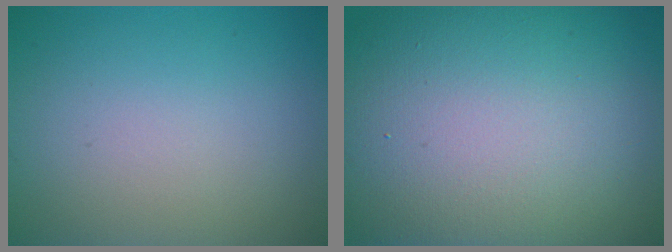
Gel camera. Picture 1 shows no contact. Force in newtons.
{"total": 19.9, "press": 19.9, "slide": 1.0}